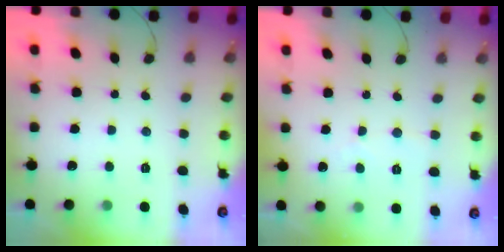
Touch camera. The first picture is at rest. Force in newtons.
{"total": 2.3, "press": 2.3, "slide": 0.2}